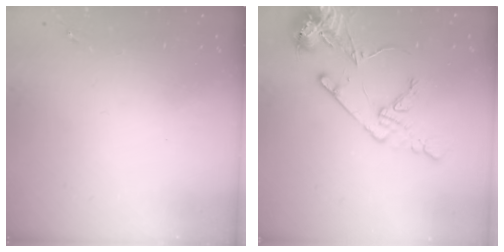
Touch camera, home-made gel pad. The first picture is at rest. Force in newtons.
{"total": 13.7, "press": 13.5, "slide": 2.3}